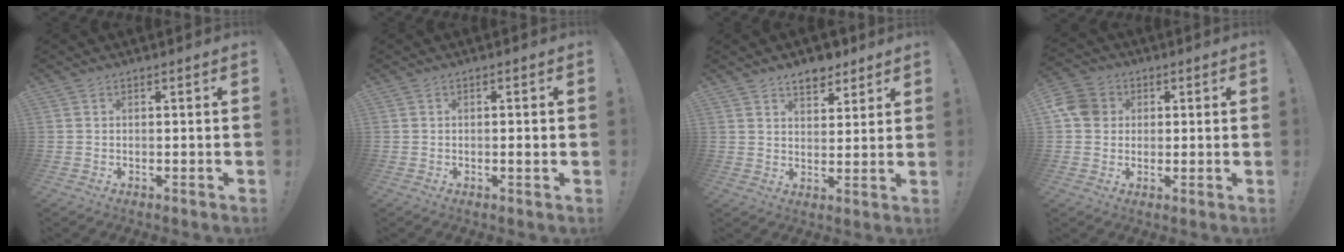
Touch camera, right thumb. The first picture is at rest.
{"total": 1.6, "force": [-0.3, -0.1, 1.6], "torque": [-0.026, -0.002, -0.007]}
{"total": 6.8, "force": [5.1, 3.7, 2.6], "torque": [-0.029, -0.028, 0.092]}
{"total": 7.8, "force": [1.3, 6.9, 3.3], "torque": [-0.066, 0.011, 0.026]}